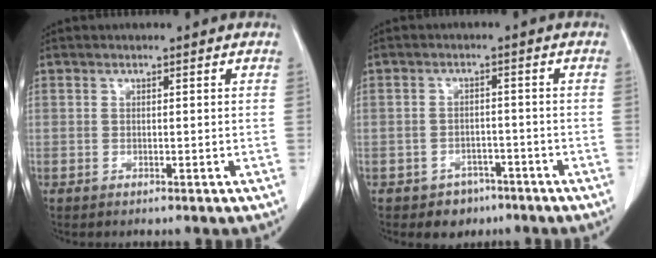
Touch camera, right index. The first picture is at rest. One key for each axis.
{"total": 4.0, "fx": -2.7, "fy": 2.9, "fz": 0.7, "tx": -0.009, "ty": 0.012, "tz": -0.032}